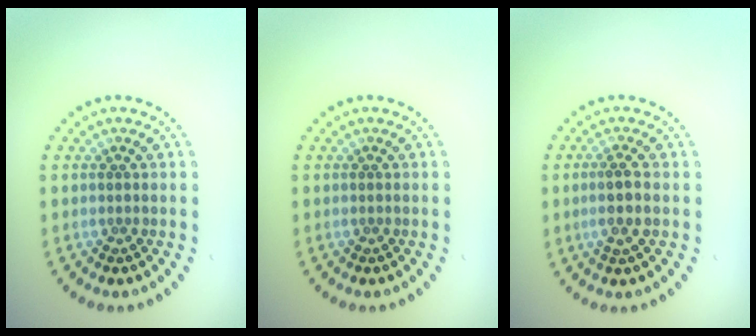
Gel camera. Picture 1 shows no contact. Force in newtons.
{"total": 0.0}
{"total": 2.3, "press": 2.1, "slide": 0.9}